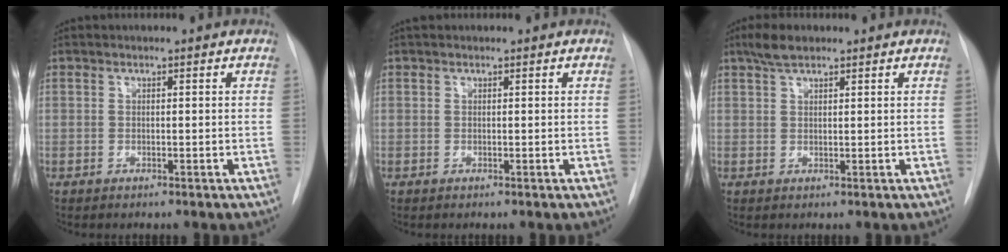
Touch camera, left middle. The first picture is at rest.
{"total": 0.8, "force": [0.7, 0.3, 0.2], "torque": [-0.008, 0.017, 0.013]}
{"total": 3.2, "force": [2.4, 1.1, 1.9], "torque": [-0.041, 0.009, 0.045]}